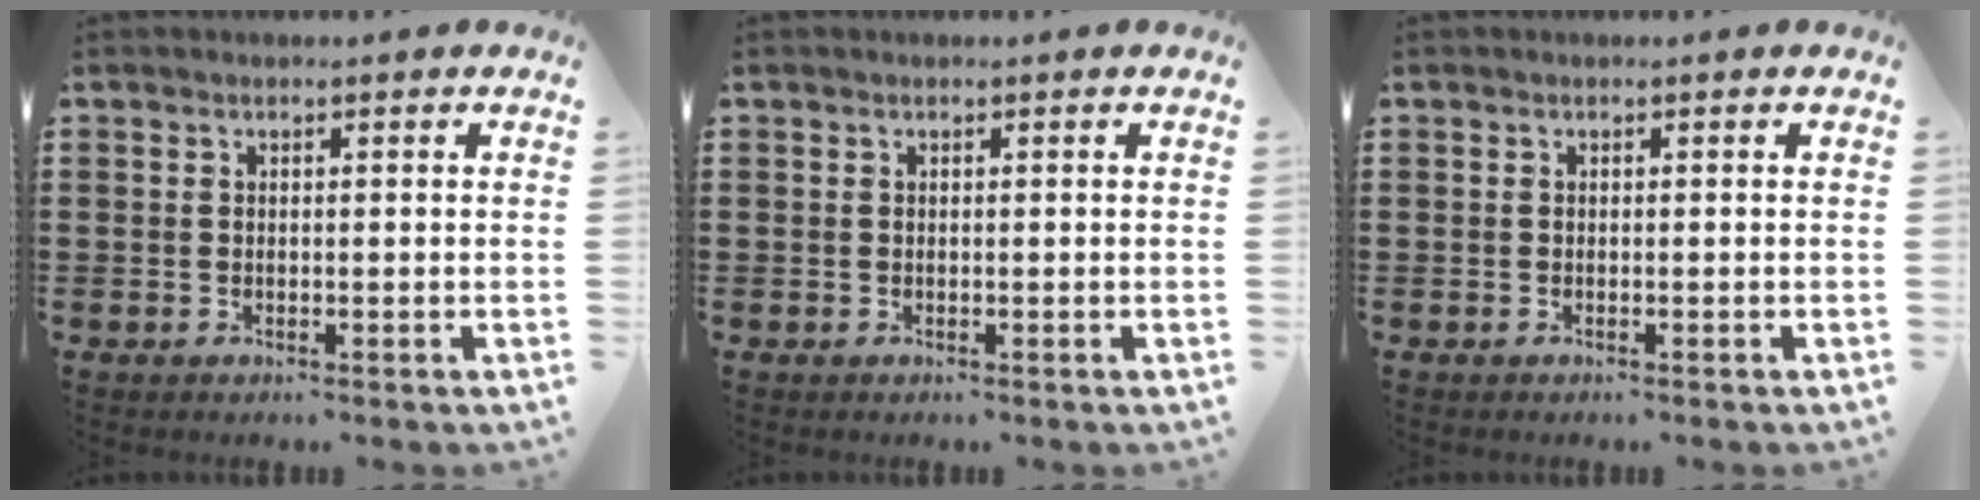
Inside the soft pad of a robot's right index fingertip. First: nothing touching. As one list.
[{"total": 0.0}, {"total": 0.0}]